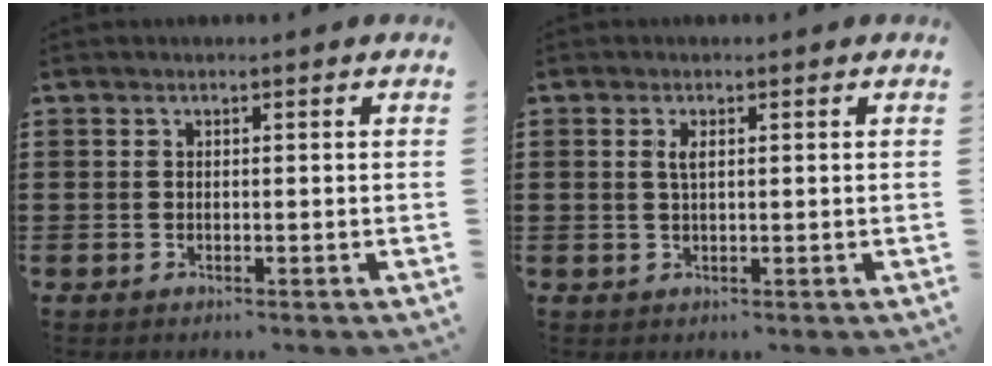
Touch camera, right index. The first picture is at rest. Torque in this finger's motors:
{"motor_torque": [0.17, -0.17, 0.01, 0.05]}